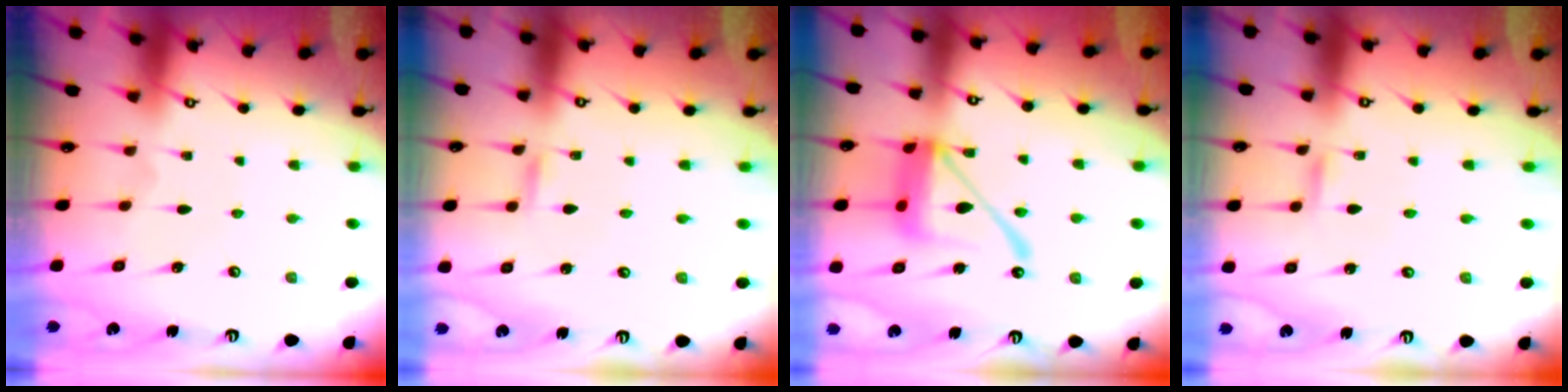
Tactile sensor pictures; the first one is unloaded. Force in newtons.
{"total": 1.6, "press": 1.6, "slide": 0.1}
{"total": 16.5, "press": 16.4, "slide": 1.6}
{"total": 2.4, "press": 2.4, "slide": 0.2}